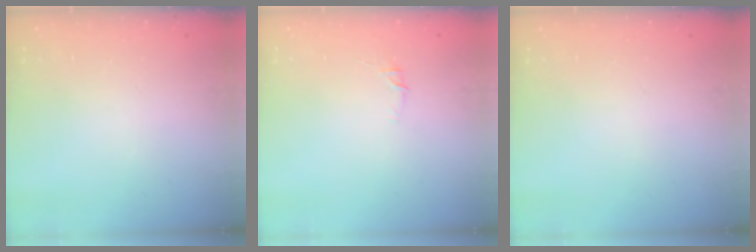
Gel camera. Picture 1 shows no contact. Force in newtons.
{"total": 4.5, "press": 4.4, "slide": 1.0}
{"total": 0.0}